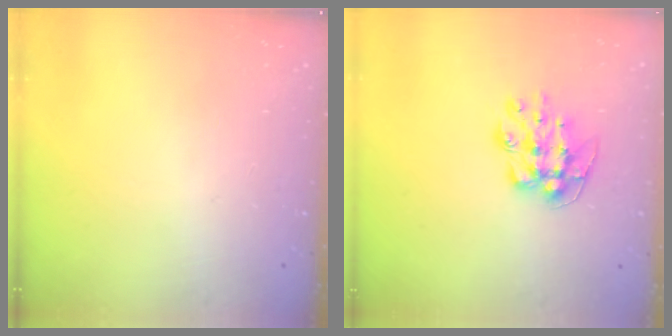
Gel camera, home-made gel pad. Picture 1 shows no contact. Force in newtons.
{"total": 9.5, "press": 9.5, "slide": 0.3}